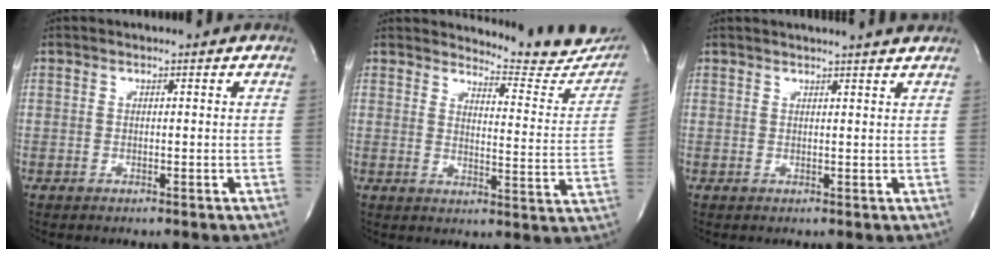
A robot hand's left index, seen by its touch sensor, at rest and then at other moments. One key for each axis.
{"total": 12.7, "fx": 12.5, "fy": 1.9, "fz": 1.3, "tx": -0.001, "ty": -0.074, "tz": 0.131}
{"total": 6.9, "fx": 6.4, "fy": -0.4, "fz": 2.5, "tx": -0.034, "ty": 0.013, "tz": 0.063}